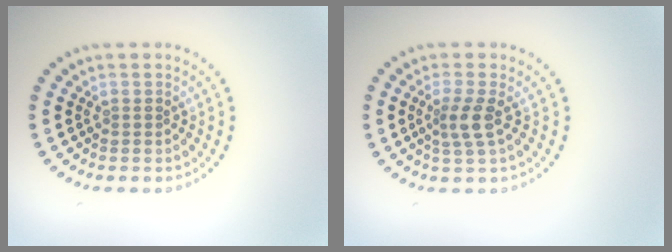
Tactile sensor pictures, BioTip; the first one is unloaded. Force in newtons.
{"total": 2.3, "press": 1.7, "slide": 1.5}